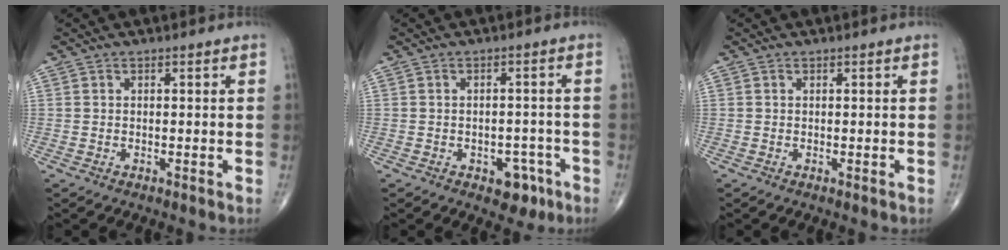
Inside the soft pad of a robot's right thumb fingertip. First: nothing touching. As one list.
[{"total": 5.3, "force": [-2.7, 3.4, 3.0], "torque": [-0.014, 0.020, -0.030]}, {"total": 0.0}]